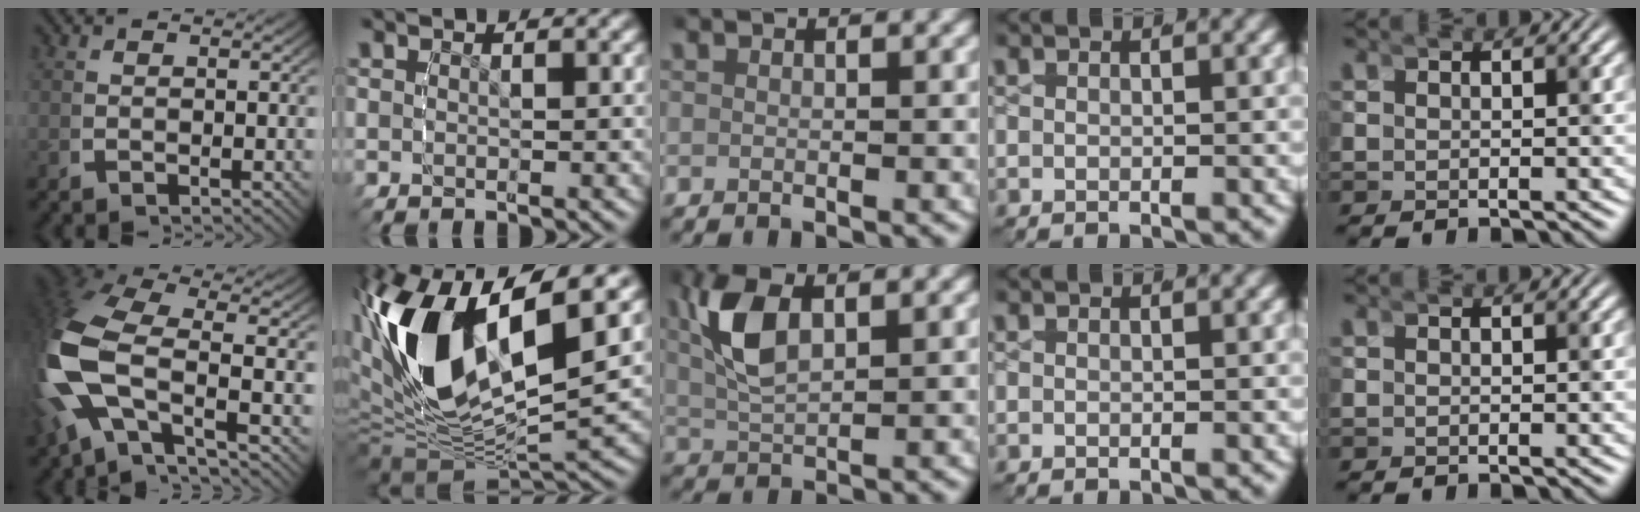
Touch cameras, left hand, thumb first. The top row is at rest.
{"thumb": {"total": 11.9, "force": [-1.3, 7.8, 8.9], "torque": [-0.253, -0.041, -0.002]}, "index": {"total": 15.8, "force": [1.2, 9.3, 12.7], "torque": [-0.278, -0.029, 0.024]}, "middle": {"total": 5.3, "force": [1.6, 2.6, 4.4], "torque": [-0.107, 0.002, 0.031]}}